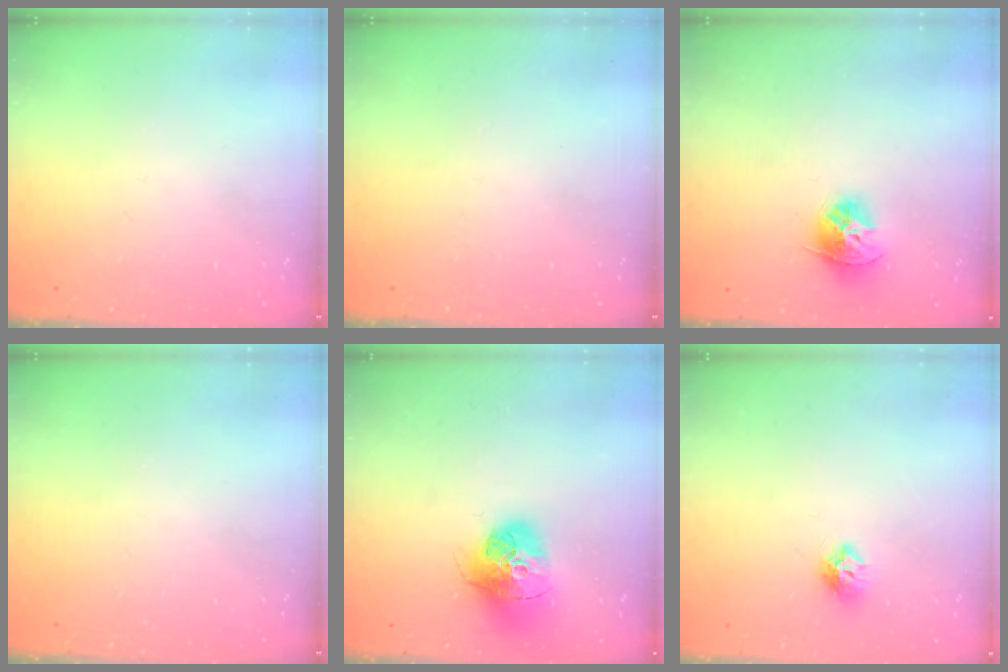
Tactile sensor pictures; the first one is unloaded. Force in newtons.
{"total": 0.0}
{"total": 11.1, "press": 11.0, "slide": 0.9}
{"total": 0.0}
{"total": 16.5, "press": 16.4, "slide": 1.5}
{"total": 7.5, "press": 7.5, "slide": 0.1}